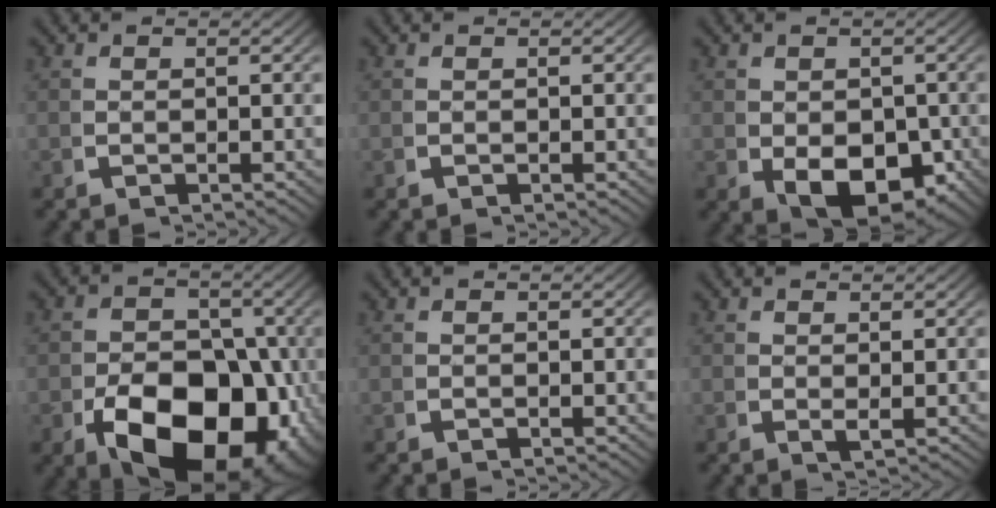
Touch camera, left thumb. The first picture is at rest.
{"total": 0.0}
{"total": 6.9, "force": [-1.2, 4.5, 5.1], "torque": [-0.103, -0.049, 0.007]}
{"total": 16.8, "force": [-3.8, 11.2, 11.9], "torque": [-0.192, -0.073, -0.032]}
{"total": 0.0}
{"total": 1.0, "force": [0.8, -0.1, 0.6], "torque": [-0.012, -0.002, 0.016]}